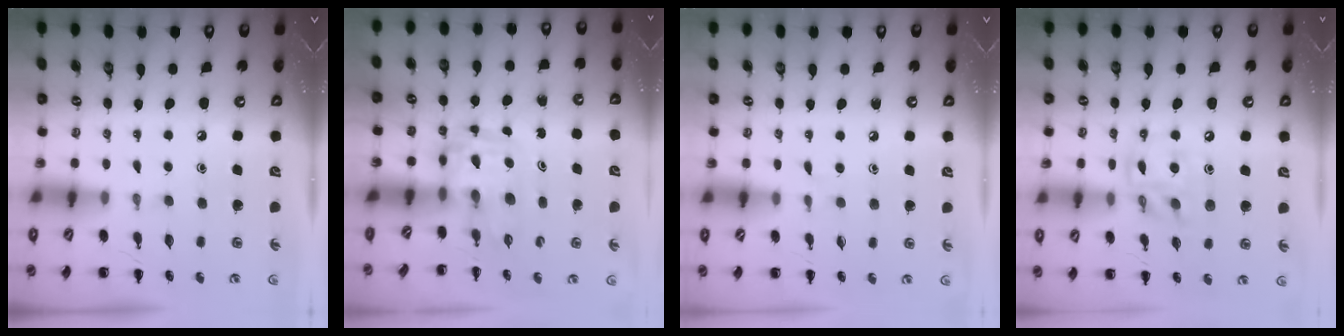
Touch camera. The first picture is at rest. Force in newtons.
{"total": 3.7, "press": 3.6, "slide": 0.7}
{"total": 3.9, "press": 3.6, "slide": 1.5}
{"total": 12.8, "press": 12.5, "slide": 2.5}